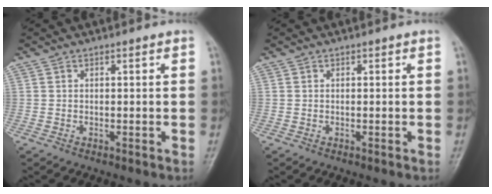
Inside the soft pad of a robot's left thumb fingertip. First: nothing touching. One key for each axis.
{"total": 0.0}